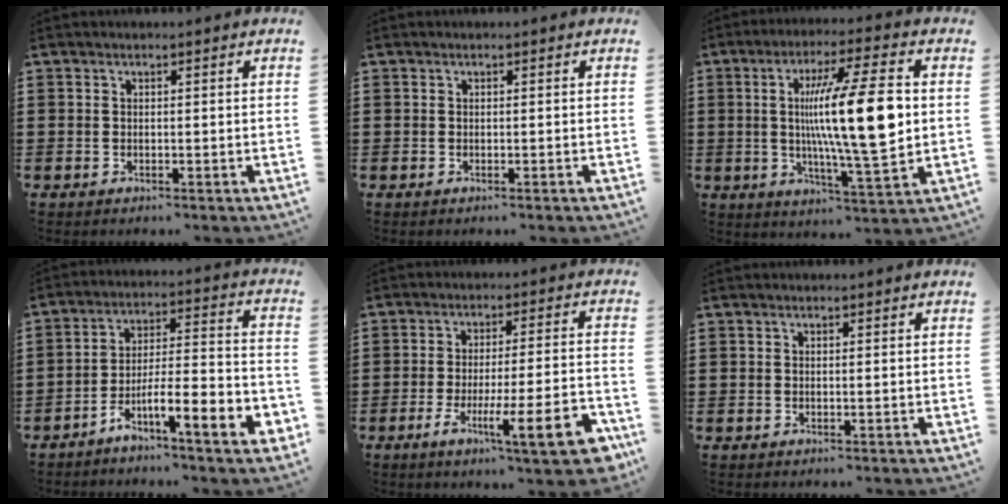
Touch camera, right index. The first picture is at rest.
{"total": 0.0}
{"total": 15.8, "force": [1.4, 2.6, 15.6], "torque": [-0.266, -0.003, 0.018]}
{"total": 7.7, "force": [-5.3, 0.8, 5.6], "torque": [-0.094, -0.011, -0.101]}
{"total": 12.6, "force": [-6.4, 1.7, 10.7], "torque": [-0.182, 0.002, -0.107]}
{"total": 0.0}